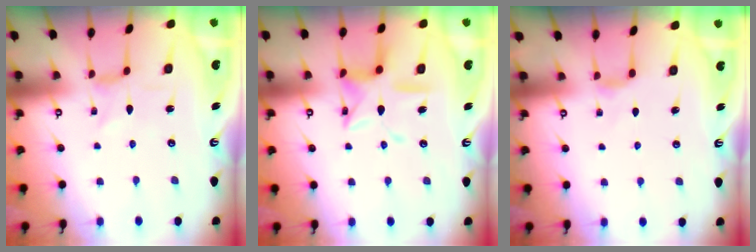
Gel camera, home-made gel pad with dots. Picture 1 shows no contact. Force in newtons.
{"total": 12.8, "press": 12.7, "slide": 1.0}
{"total": 3.6, "press": 3.6, "slide": 0.4}